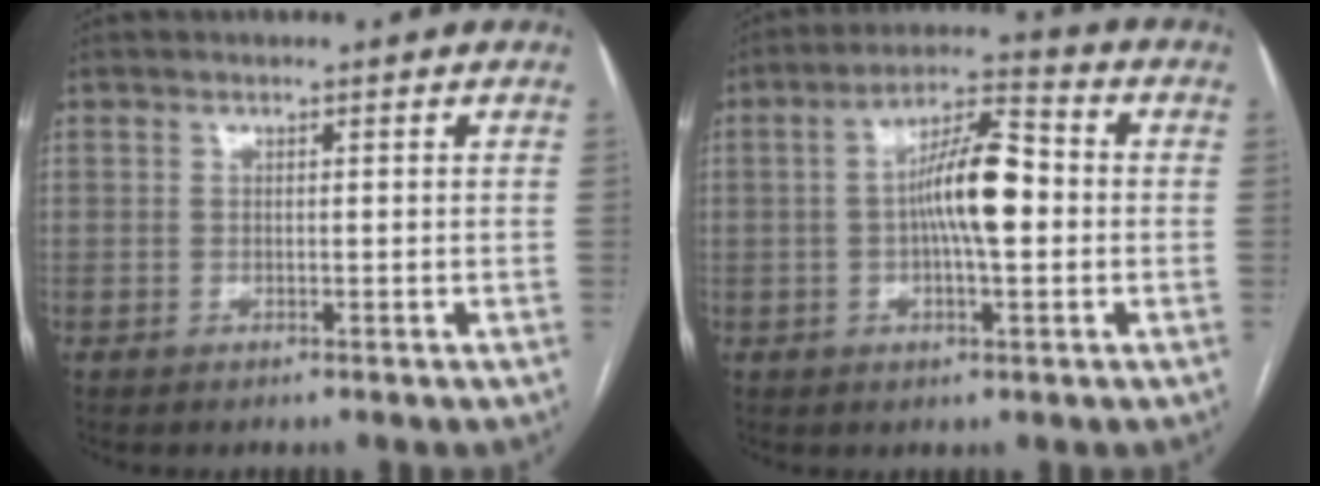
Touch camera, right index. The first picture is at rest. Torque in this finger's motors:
{"motor_torque": [1.80, -0.13, 0.83, 0.21]}